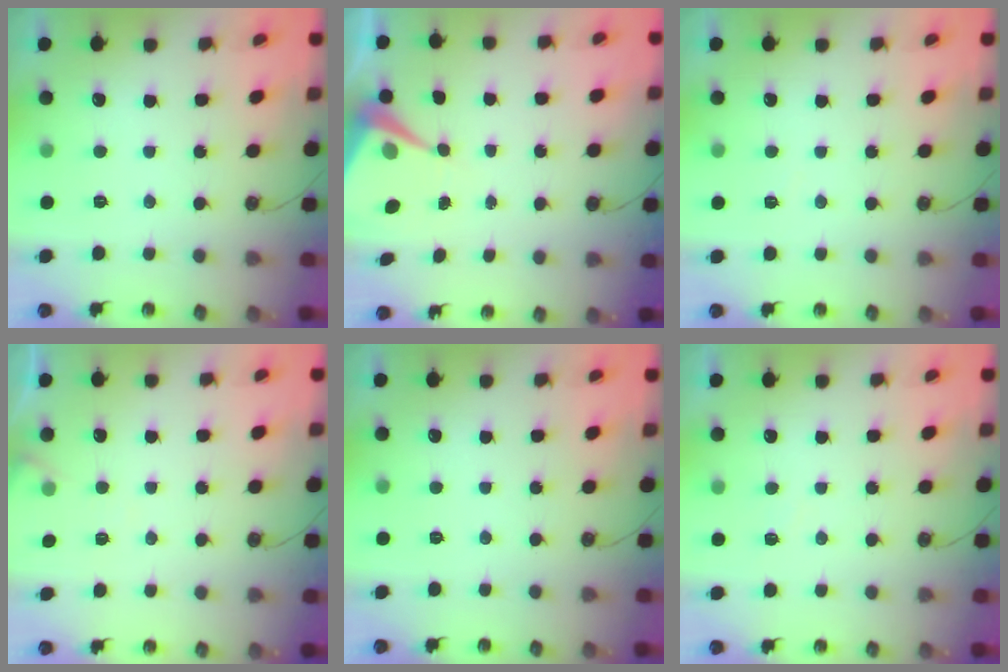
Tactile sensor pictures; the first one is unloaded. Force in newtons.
{"total": 7.0, "press": 7.0, "slide": 0.4}
{"total": 2.6, "press": 2.6, "slide": 0.4}
{"total": 5.8, "press": 5.8, "slide": 0.7}
{"total": 0.0}
{"total": 3.8, "press": 3.7, "slide": 0.4}